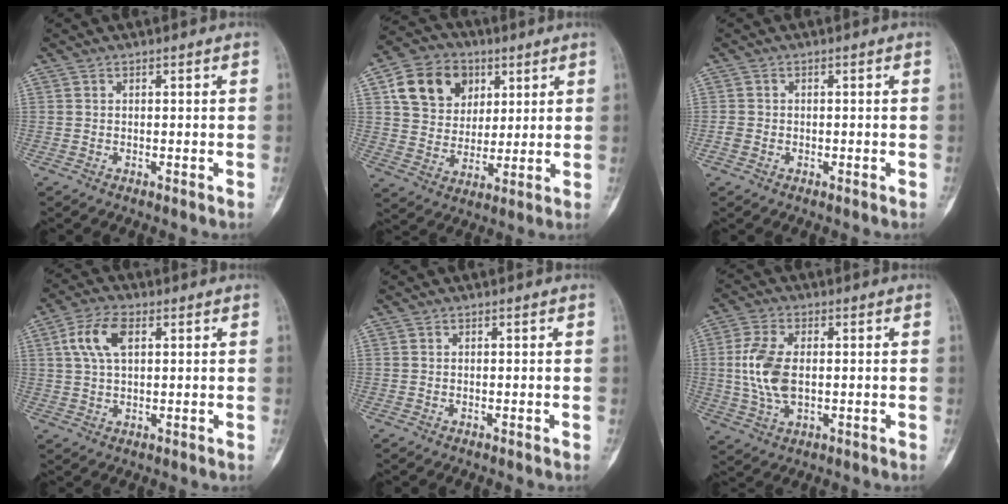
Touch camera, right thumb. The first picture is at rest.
{"total": 13.4, "force": [5.1, 10.8, 6.1], "torque": [-0.075, -0.010, 0.091]}
{"total": 1.5, "force": [-0.6, 1.1, 0.7], "torque": [-0.017, 0.001, -0.013]}
{"total": 7.2, "force": [2.2, 3.8, 5.8], "torque": [-0.119, 0.008, 0.042]}
{"total": 0.0}
{"total": 9.6, "force": [0.1, 5.3, 8.0], "torque": [-0.174, 0.001, 0.003]}